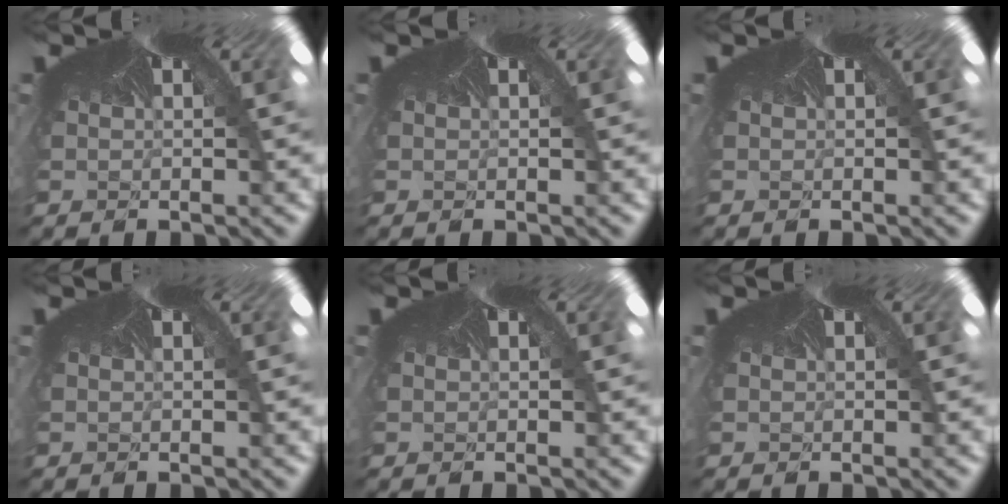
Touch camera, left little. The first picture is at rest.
{"total": 0.0}
{"total": 0.0}
{"total": 0.0}
{"total": 0.0}
{"total": 0.0}